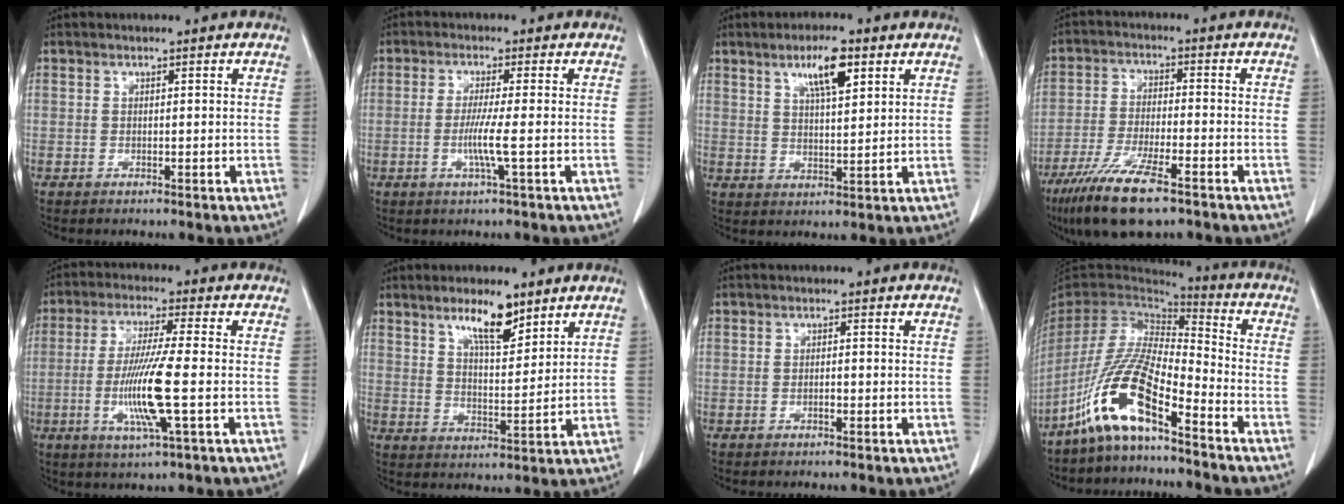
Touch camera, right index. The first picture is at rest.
{"total": 4.4, "force": [-0.9, -0.8, 4.2], "torque": [-0.087, -0.010, -0.021]}
{"total": 6.9, "force": [3.6, 1.4, 5.6], "torque": [-0.101, 0.003, 0.063]}
{"total": 11.3, "force": [-7.5, 2.1, 8.3], "torque": [-0.157, -0.024, -0.130]}
{"total": 10.6, "force": [-2.2, -0.2, 10.4], "torque": [-0.210, -0.014, -0.046]}
{"total": 7.7, "force": [5.3, 1.9, 5.3], "torque": [-0.097, 0.000, 0.095]}
{"total": 1.0, "force": [-0.3, 0.2, 0.9], "torque": [-0.019, 0.001, -0.007]}
{"total": 13.4, "force": [-8.3, 2.4, 10.3], "torque": [-0.219, -0.007, -0.165]}